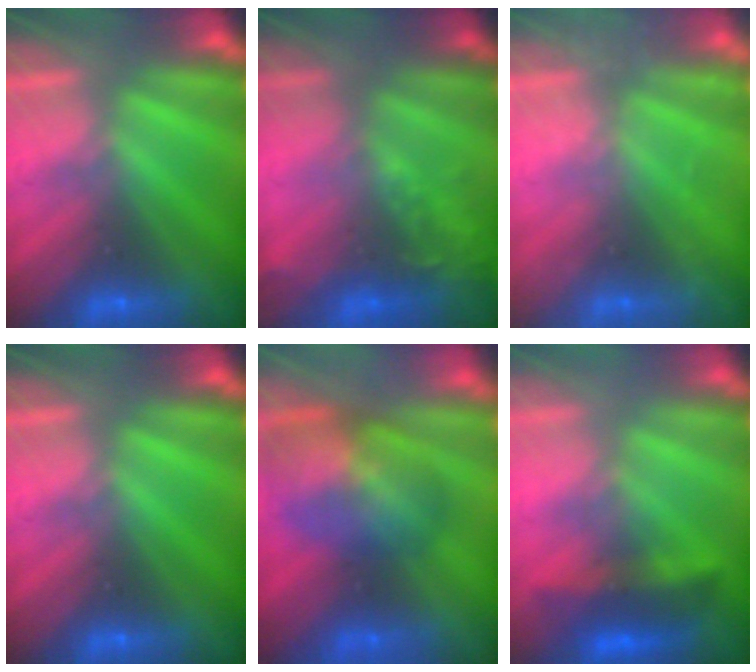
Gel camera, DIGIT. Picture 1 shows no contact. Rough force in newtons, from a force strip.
{"total": 2.1}
{"total": 2.2}
{"total": 0.0}
{"total": 5.7}
{"total": 3.2}